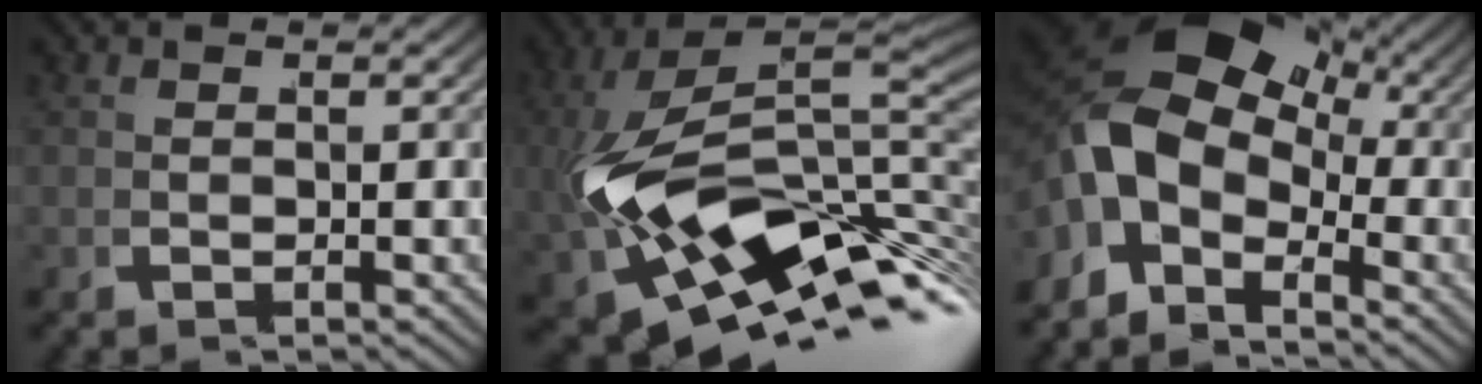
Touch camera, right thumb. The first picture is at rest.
{"total": 19.3, "force": [-4.4, 10.6, 15.4], "torque": [-0.280, -0.066, -0.031]}
{"total": 12.9, "force": [1.0, 8.9, 9.3], "torque": [-0.168, -0.007, 0.006]}